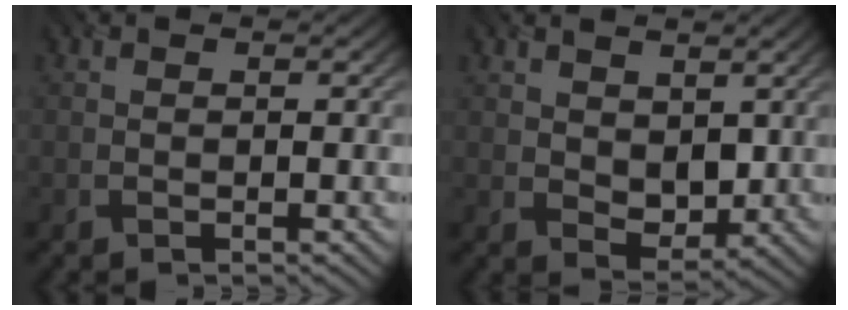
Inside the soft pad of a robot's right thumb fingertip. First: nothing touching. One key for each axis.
{"total": 4.1, "fx": 1.7, "fy": 2.7, "fz": 2.5, "tx": -0.057, "ty": -0.011, "tz": 0.032}